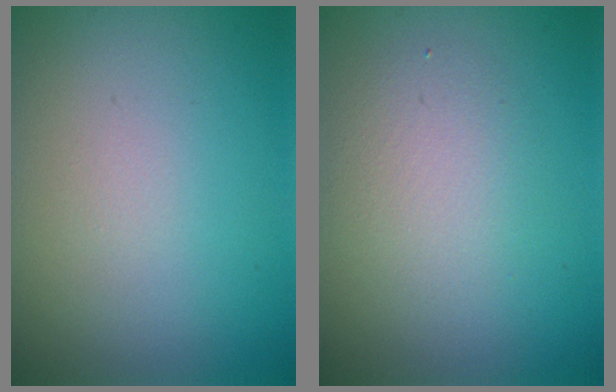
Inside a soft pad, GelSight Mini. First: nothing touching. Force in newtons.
{"total": 2.6, "press": 2.6, "slide": 0.1}